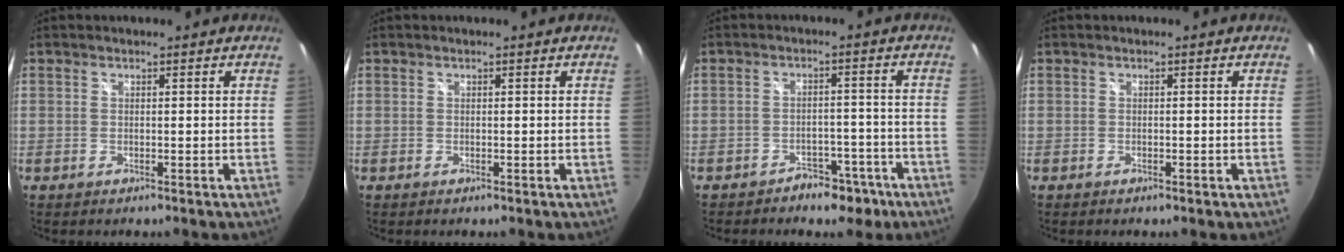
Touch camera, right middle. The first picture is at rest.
{"total": 0.0}
{"total": 6.4, "force": [-4.7, 3.7, 2.1], "torque": [-0.044, 0.016, -0.055]}
{"total": 0.7, "force": [-0.4, 0.4, 0.3], "torque": [-0.003, -0.001, -0.007]}